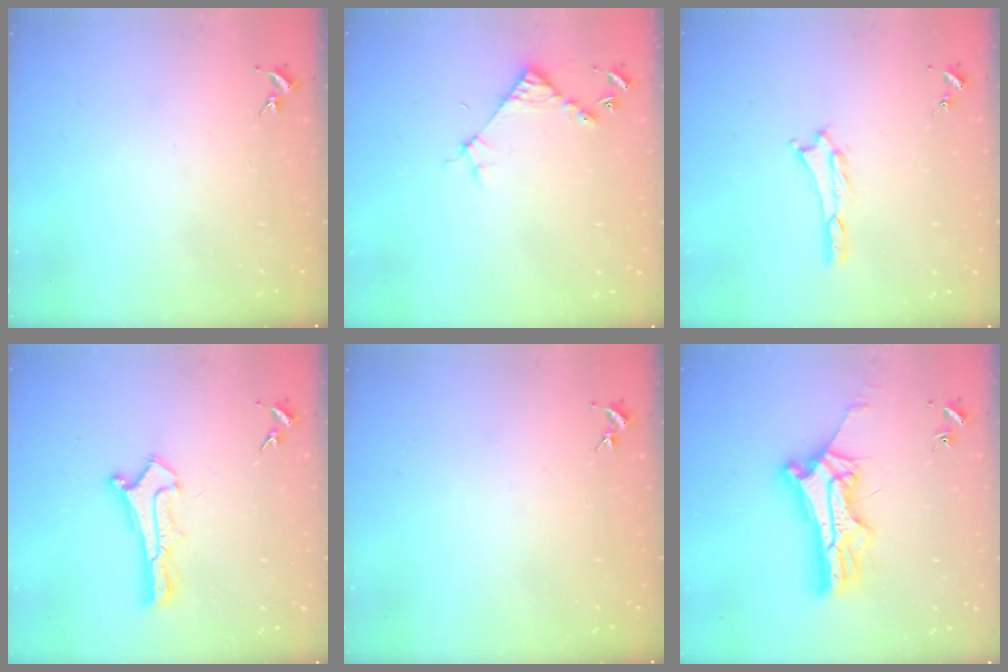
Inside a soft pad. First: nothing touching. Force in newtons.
{"total": 4.5, "press": 4.5, "slide": 0.4}
{"total": 0.7, "press": 0.7, "slide": 0.3}
{"total": 1.1, "press": 1.1, "slide": 0.1}
{"total": 0.0}
{"total": 10.4, "press": 10.4, "slide": 0.8}